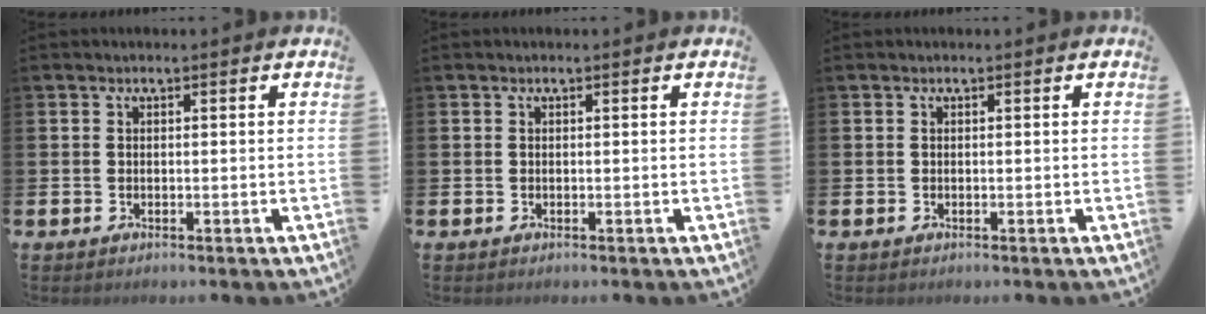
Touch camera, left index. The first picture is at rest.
{"total": 0.0}
{"total": 0.0}